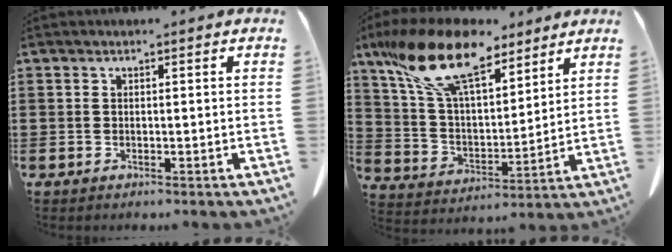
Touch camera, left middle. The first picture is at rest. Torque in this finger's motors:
{"motor_torque": [2.14, 0.00, 1.05, 0.21]}